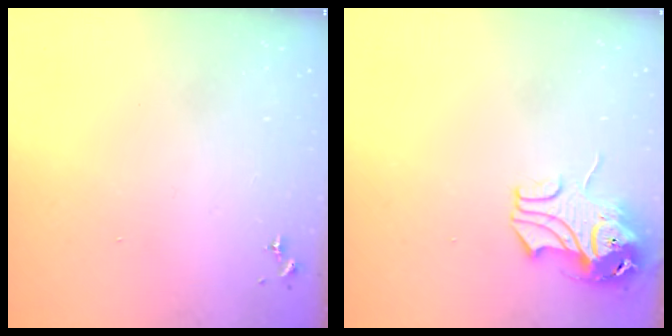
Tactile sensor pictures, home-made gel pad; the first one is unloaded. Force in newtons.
{"total": 9.5, "press": 9.4, "slide": 1.2}